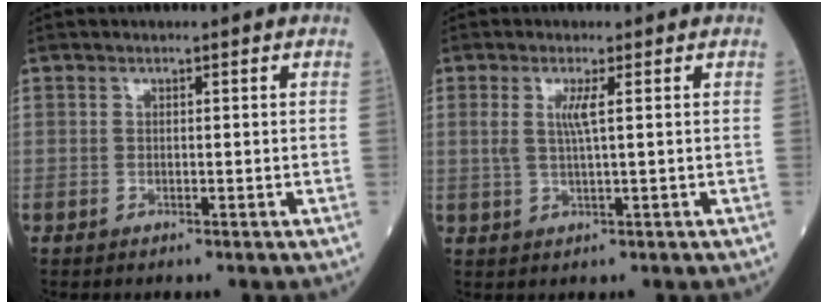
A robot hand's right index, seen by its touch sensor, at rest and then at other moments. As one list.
[{"total": 2.9, "force": [0.8, -0.1, 2.8], "torque": [-0.065, 0.000, 0.015]}]